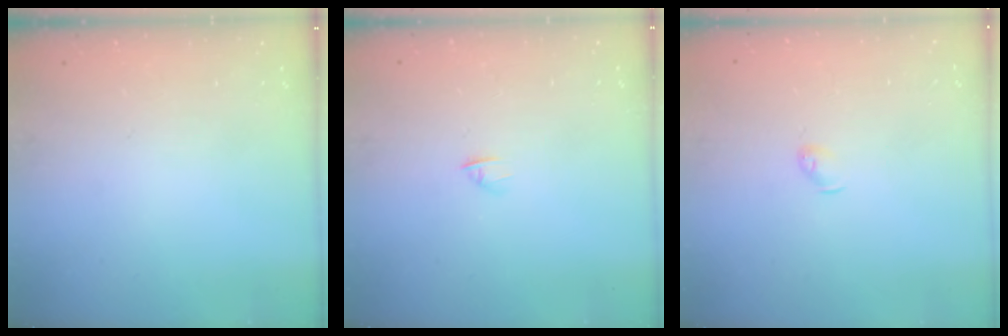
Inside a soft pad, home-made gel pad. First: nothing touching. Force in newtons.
{"total": 1.6, "press": 1.5, "slide": 0.4}
{"total": 3.3, "press": 3.2, "slide": 0.6}